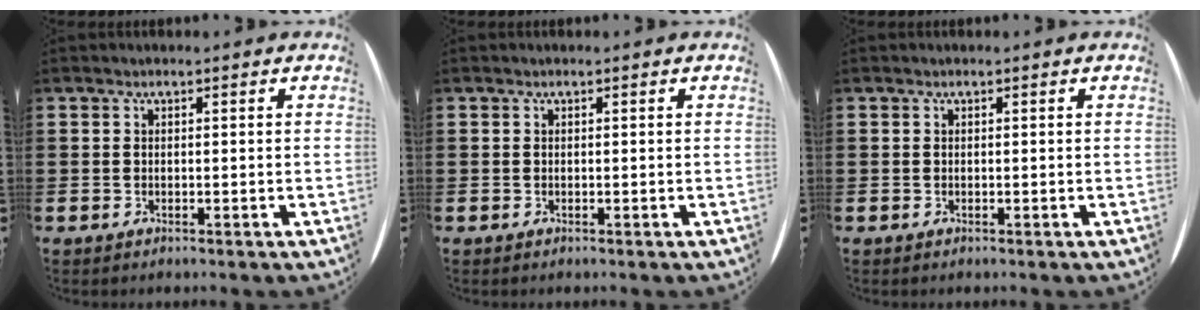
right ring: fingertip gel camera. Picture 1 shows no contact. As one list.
[{"total": 0.0}, {"total": 0.0}]